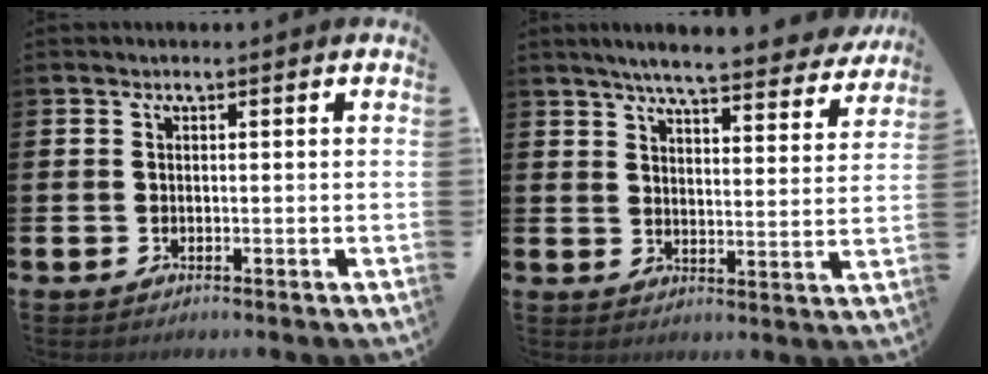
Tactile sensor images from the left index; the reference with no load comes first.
{"total": 6.3, "force": [5.8, 0.4, 2.4], "torque": [-0.057, -0.035, 0.097]}